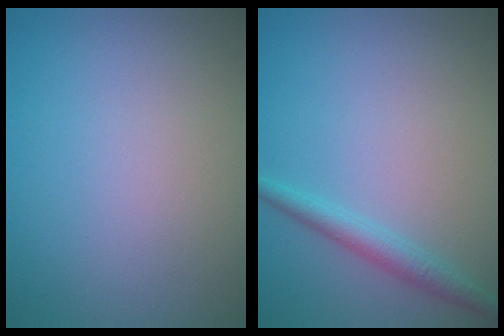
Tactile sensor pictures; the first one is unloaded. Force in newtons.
{"total": 2.0, "press": 2.0, "slide": 0.1}